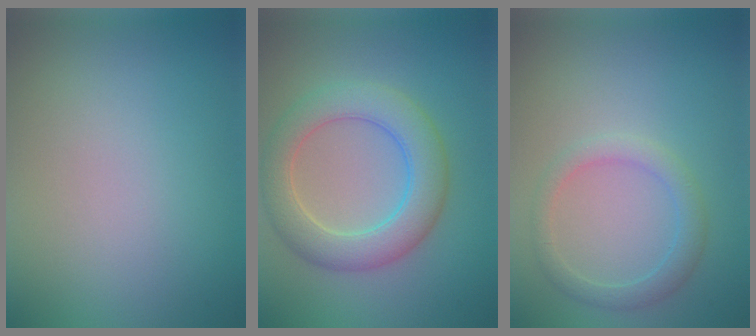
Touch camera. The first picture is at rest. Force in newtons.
{"total": 5.8, "press": 5.8, "slide": 0.2}
{"total": 2.4, "press": 2.4, "slide": 0.1}